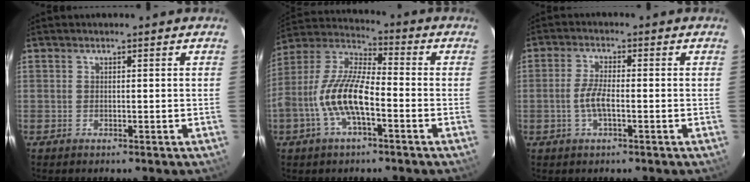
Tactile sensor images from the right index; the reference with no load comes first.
{"total": 13.1, "force": [-4.3, 4.6, 11.5], "torque": [-0.242, 0.003, -0.083]}
{"total": 2.6, "force": [-0.8, 0.7, 2.4], "torque": [-0.050, 0.000, -0.015]}